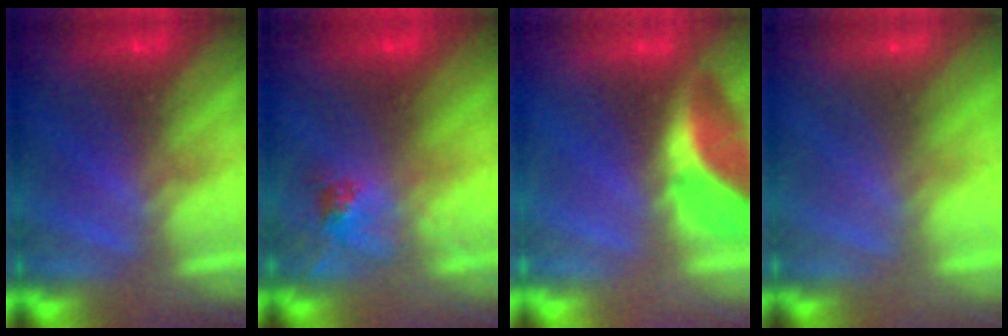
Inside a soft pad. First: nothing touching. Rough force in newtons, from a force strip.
{"total": 2.5}
{"total": 2.2}
{"total": 2.9}